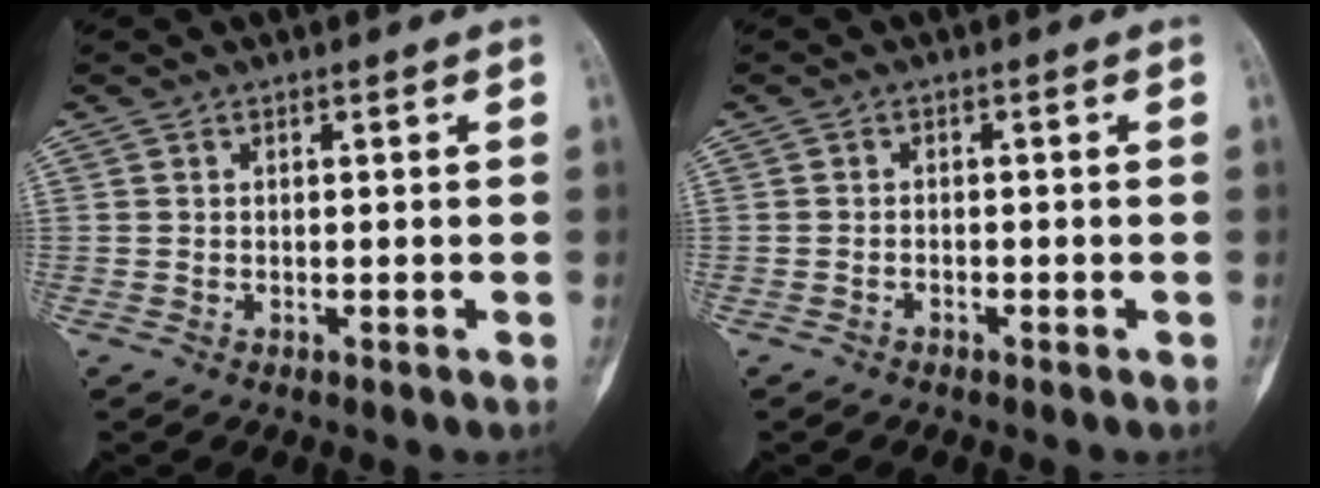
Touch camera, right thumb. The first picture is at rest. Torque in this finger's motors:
{"motor_torque": [-0.45, -0.22, 0.12, 0.05, -0.05]}